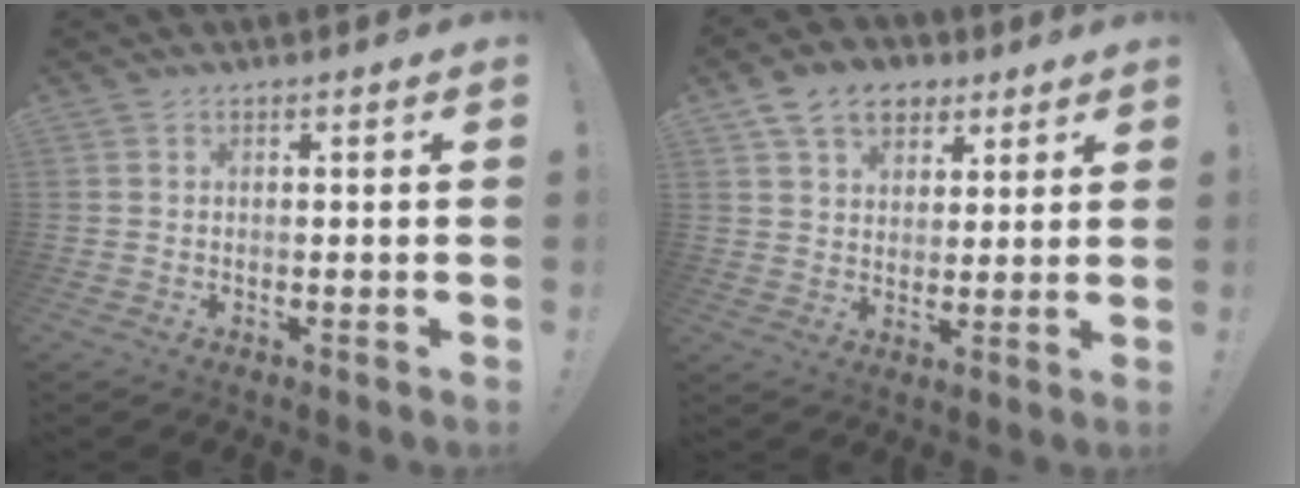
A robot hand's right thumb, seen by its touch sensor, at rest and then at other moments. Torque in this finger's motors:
{"motor_torque": [0.08, 0.10, 0.48, 0.47, 0.00]}